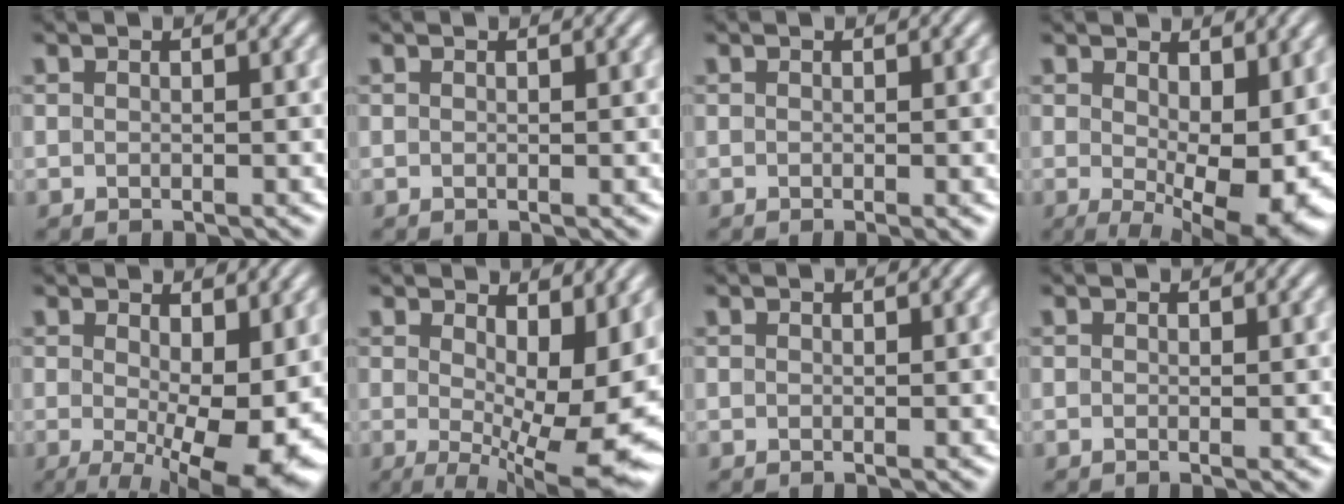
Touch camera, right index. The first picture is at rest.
{"total": 0.0}
{"total": 0.7, "force": [-0.3, 0.0, 0.6], "torque": [-0.004, 0.001, -0.003]}
{"total": 7.7, "force": [-0.7, 2.6, 7.2], "torque": [-0.095, -0.040, 0.010]}
{"total": 8.5, "force": [-1.4, 2.9, 7.9], "torque": [-0.102, -0.039, -0.002]}
{"total": 9.0, "force": [-0.3, 2.8, 8.5], "torque": [-0.094, -0.028, 0.011]}
{"total": 0.0}
{"total": 0.0}